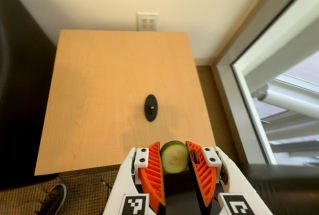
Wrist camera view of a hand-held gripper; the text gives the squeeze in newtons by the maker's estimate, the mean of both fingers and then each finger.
{"total": 7.9, "left": 7.7, "right": 8.1}